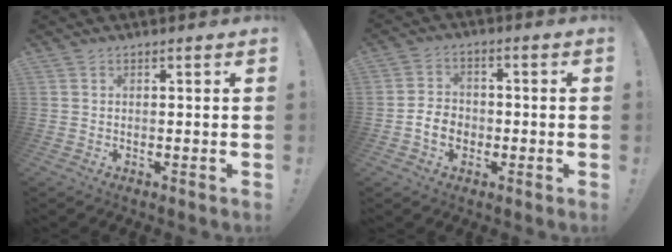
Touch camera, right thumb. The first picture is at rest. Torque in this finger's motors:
{"motor_torque": [0.60, 0.55, 0.22, 0.18, 0.02]}